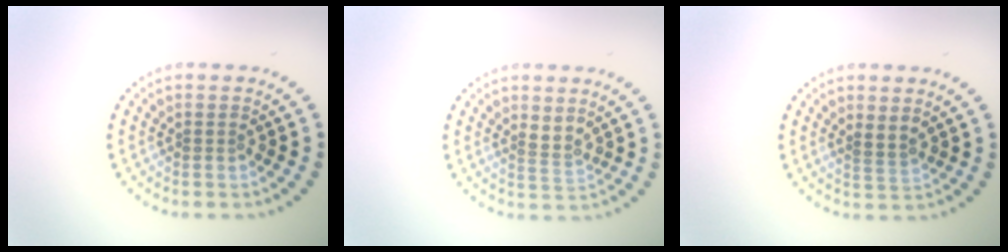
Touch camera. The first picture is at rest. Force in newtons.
{"total": 1.8, "press": 1.2, "slide": 1.2}
{"total": 1.3, "press": 1.0, "slide": 0.8}